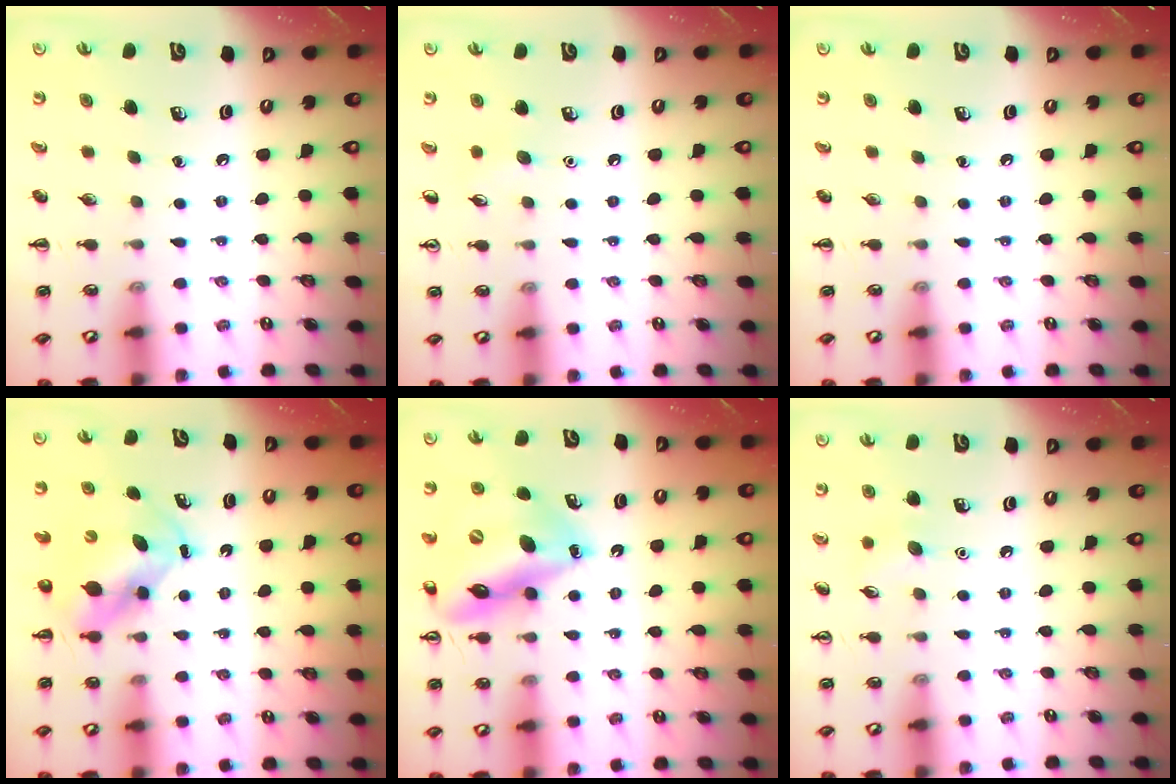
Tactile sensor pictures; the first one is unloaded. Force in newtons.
{"total": 3.9, "press": 3.8, "slide": 1.0}
{"total": 0.0}
{"total": 5.7, "press": 5.7, "slide": 1.0}
{"total": 16.3, "press": 15.7, "slide": 4.3}
{"total": 5.5, "press": 5.3, "slide": 1.6}